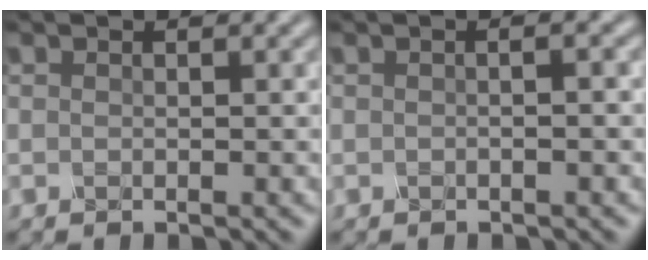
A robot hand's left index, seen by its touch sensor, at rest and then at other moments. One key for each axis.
{"total": 2.0, "fx": 0.2, "fy": 0.8, "fz": 1.8, "tx": -0.011, "ty": -0.002, "tz": -0.011}